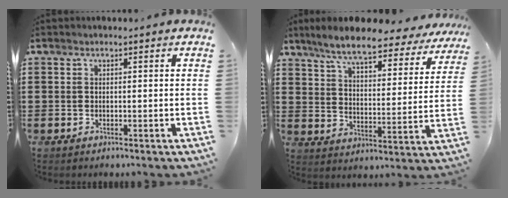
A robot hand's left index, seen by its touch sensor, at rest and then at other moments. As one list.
[{"total": 8.3, "force": [7.3, 0.8, 3.9], "torque": [-0.105, -0.035, 0.125]}]